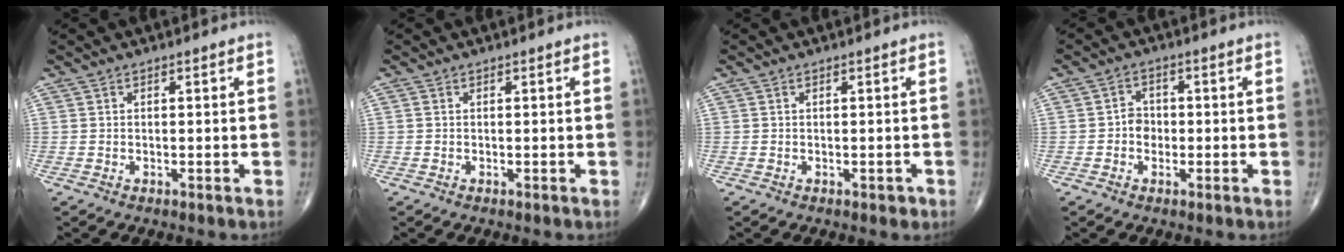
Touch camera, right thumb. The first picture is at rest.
{"total": 0.0}
{"total": 0.8, "force": [-0.3, 0.5, 0.5], "torque": [-0.002, 0.000, -0.004]}
{"total": 3.2, "force": [-0.6, 2.7, 1.5], "torque": [-0.002, 0.010, -0.019]}